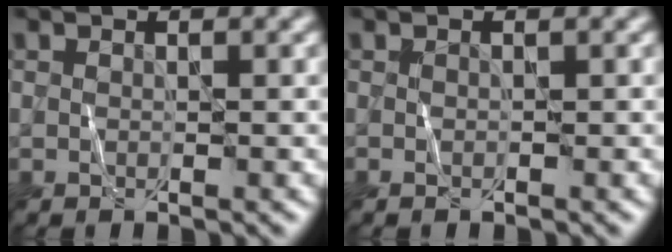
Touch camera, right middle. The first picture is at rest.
{"total": 0.0}